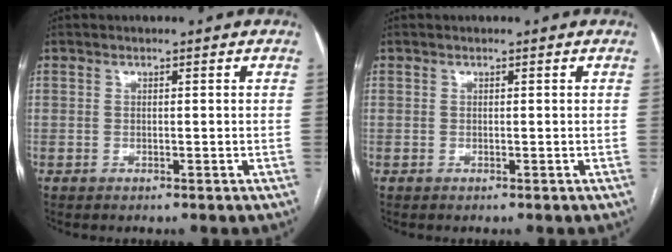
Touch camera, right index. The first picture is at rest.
{"total": 0.0}